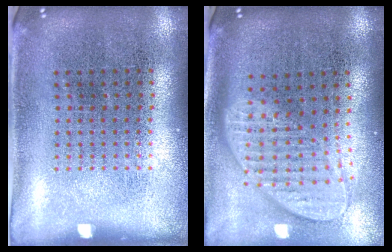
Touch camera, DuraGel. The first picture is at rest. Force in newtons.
{"total": 2.0, "press": 1.5, "slide": 1.2}